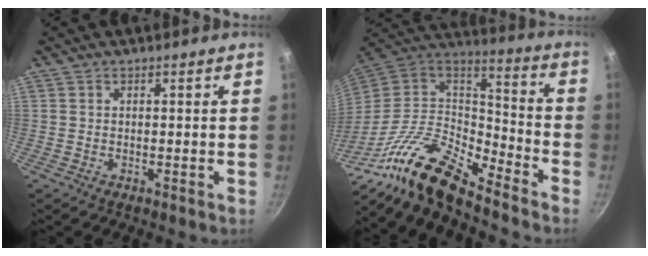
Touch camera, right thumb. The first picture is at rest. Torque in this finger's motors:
{"motor_torque": [2.54, -0.01, 1.60, -1.17, 0.12]}